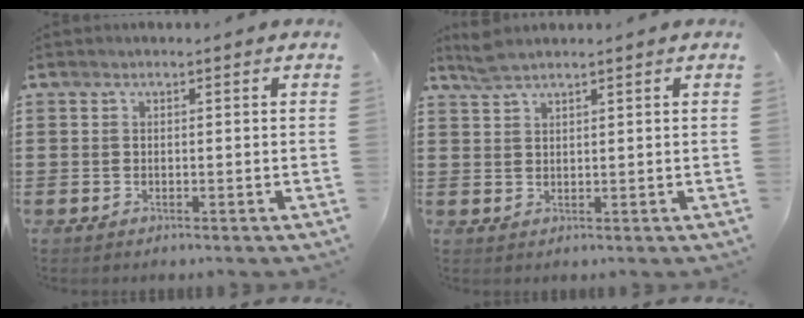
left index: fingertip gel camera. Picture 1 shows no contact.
{"total": 2.3, "force": [1.9, 0.3, 1.2], "torque": [-0.027, 0.002, 0.036]}